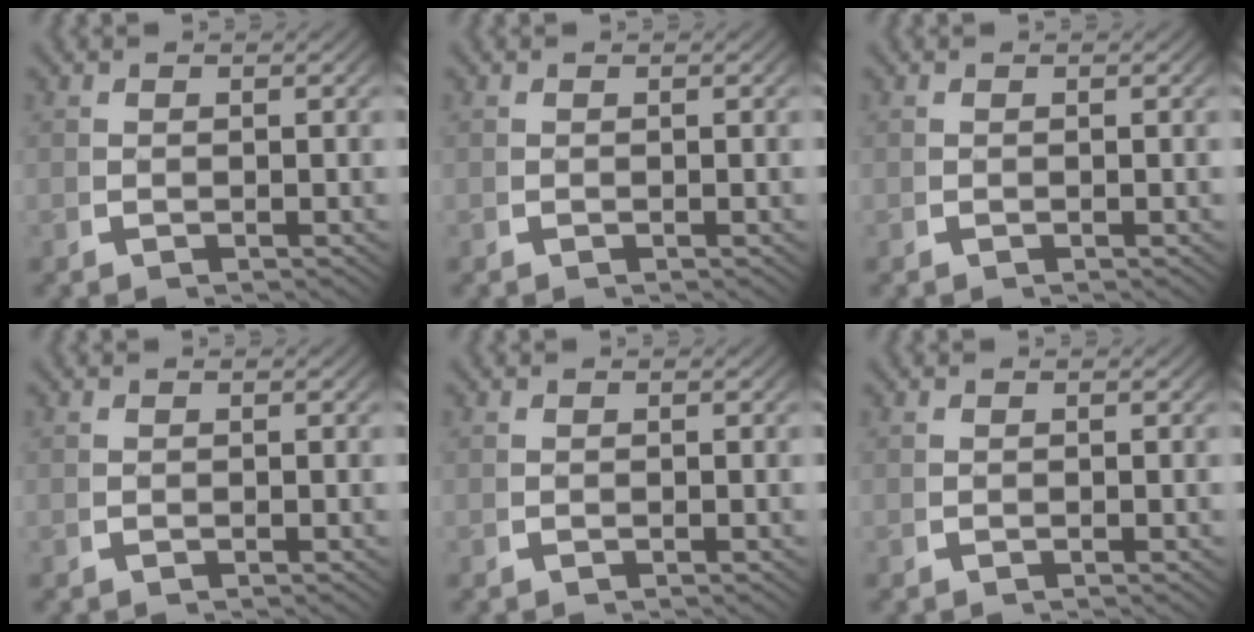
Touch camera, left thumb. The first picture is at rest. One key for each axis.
{"total": 0.0}
{"total": 0.0}
{"total": 0.0}
{"total": 0.0}
{"total": 0.0}